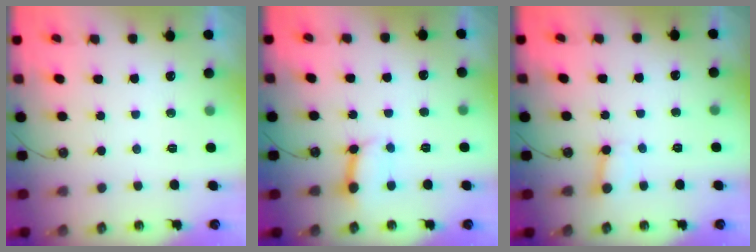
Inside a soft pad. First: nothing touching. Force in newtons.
{"total": 8.0, "press": 8.0, "slide": 0.7}
{"total": 2.4, "press": 2.4, "slide": 0.0}